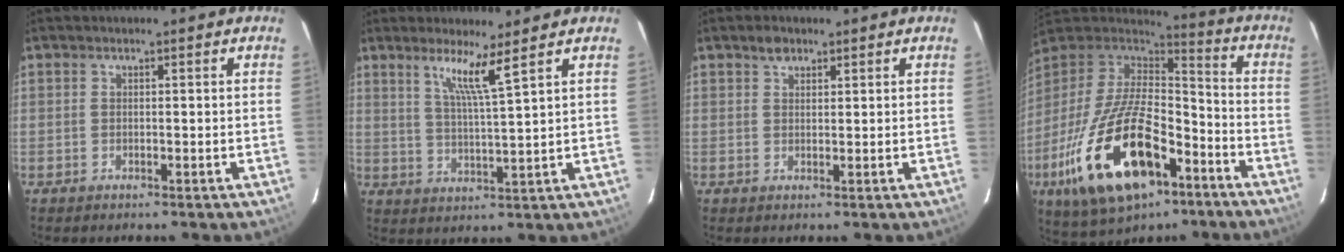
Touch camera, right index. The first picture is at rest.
{"total": 6.0, "force": [4.1, -0.9, 4.3], "torque": [-0.078, -0.006, 0.076]}
{"total": 2.2, "force": [1.4, 1.4, 0.8], "torque": [-0.013, 0.007, 0.025]}
{"total": 26.8, "force": [-12.3, 12.6, 20.2], "torque": [-0.411, -0.034, -0.202]}